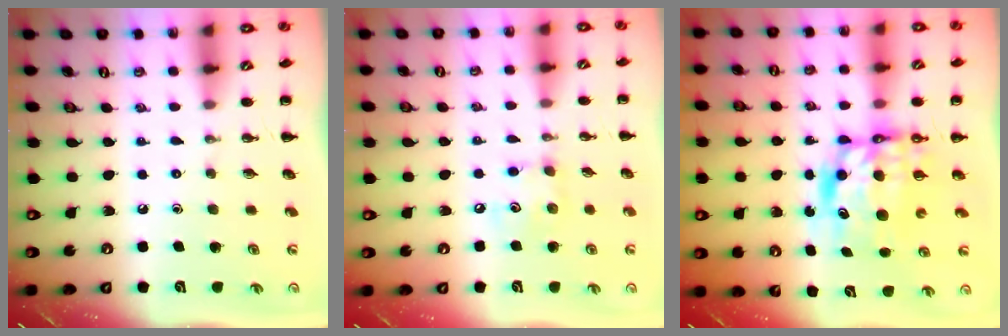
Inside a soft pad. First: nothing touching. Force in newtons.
{"total": 5.6, "press": 5.6, "slide": 0.6}
{"total": 9.1, "press": 8.7, "slide": 2.5}